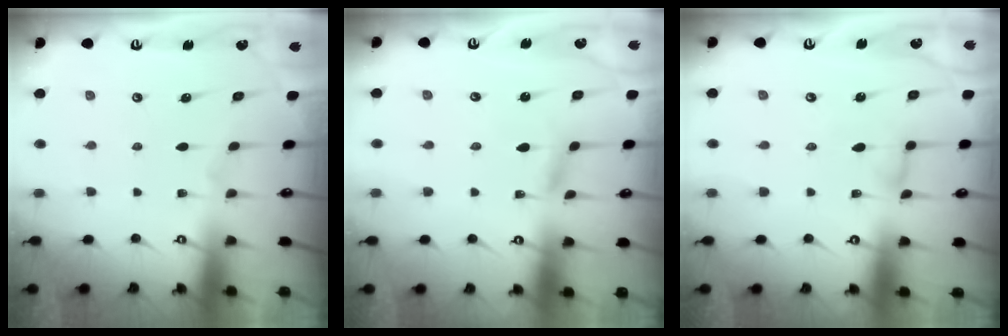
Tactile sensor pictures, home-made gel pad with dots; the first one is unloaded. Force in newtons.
{"total": 2.5, "press": 2.5, "slide": 0.2}
{"total": 3.5, "press": 3.5, "slide": 0.3}